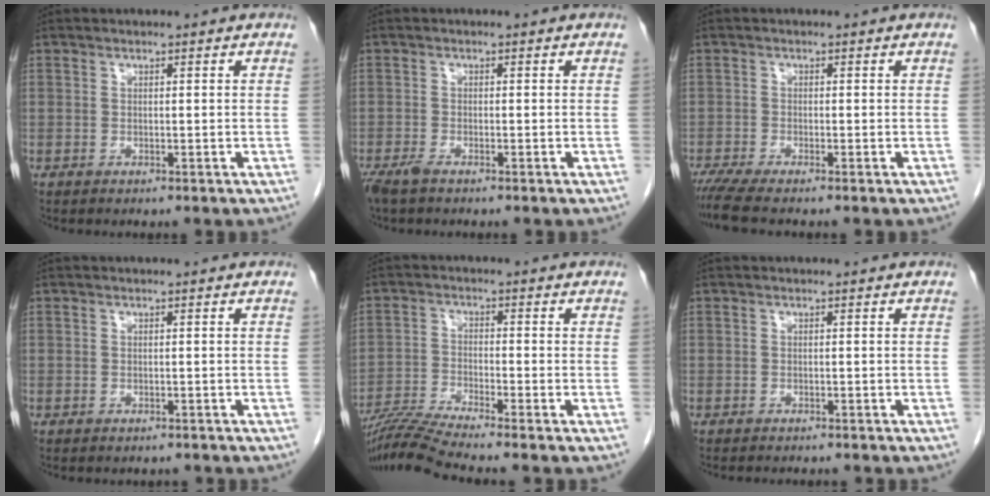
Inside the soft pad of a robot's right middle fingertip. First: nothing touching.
{"total": 2.6, "force": [-2.0, 0.6, 1.6], "torque": [-0.035, -0.007, -0.037]}
{"total": 3.8, "force": [-3.2, -0.3, 2.1], "torque": [-0.039, -0.011, -0.061]}
{"total": 0.8, "force": [-0.7, 0.4, 0.0], "torque": [-0.005, 0.000, -0.011]}
{"total": 8.0, "force": [-7.1, -2.1, 3.1], "torque": [-0.059, -0.026, -0.133]}
{"total": 2.8, "force": [-2.6, 0.4, 0.9], "torque": [-0.010, -0.003, -0.030]}